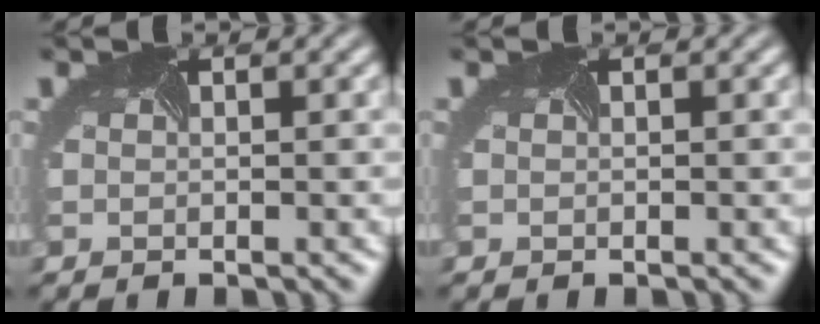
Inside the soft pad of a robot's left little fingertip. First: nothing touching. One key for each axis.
{"total": 0.0}